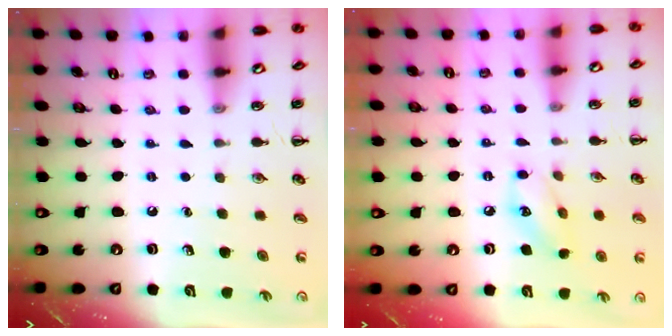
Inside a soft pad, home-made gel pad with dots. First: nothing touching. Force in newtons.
{"total": 8.6, "press": 8.5, "slide": 0.8}